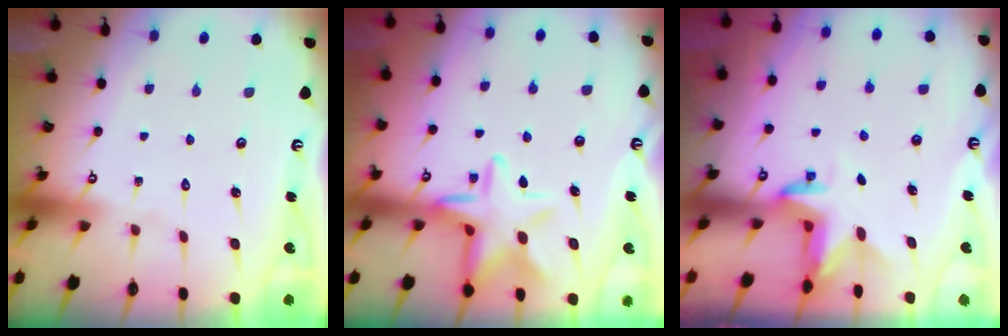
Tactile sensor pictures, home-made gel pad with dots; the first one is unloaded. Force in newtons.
{"total": 12.6, "press": 12.5, "slide": 1.0}
{"total": 3.3, "press": 3.3, "slide": 0.1}